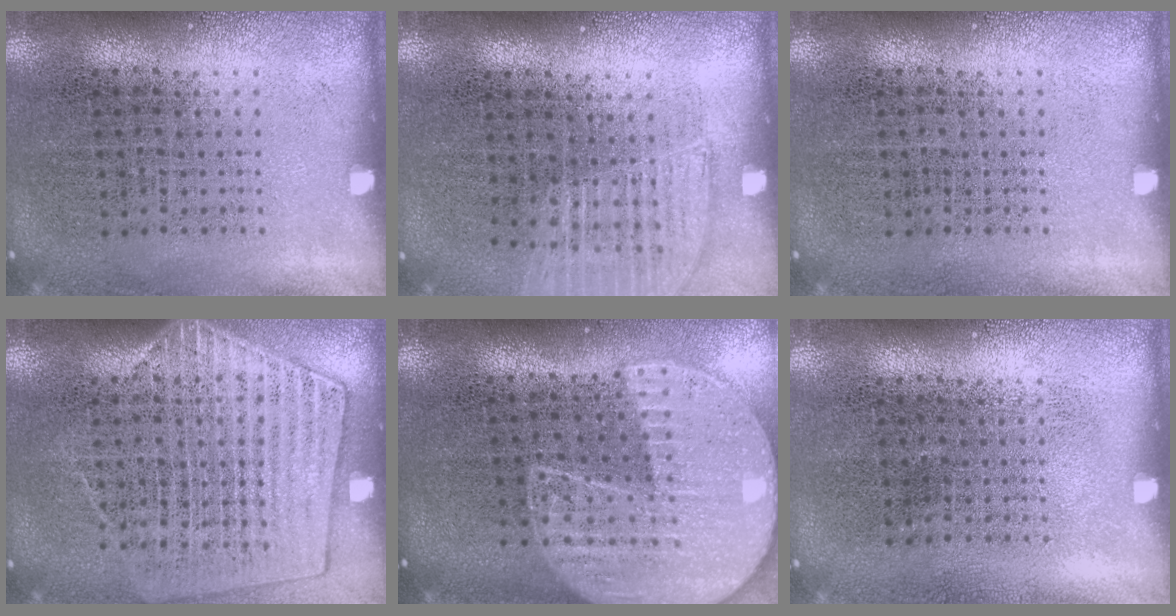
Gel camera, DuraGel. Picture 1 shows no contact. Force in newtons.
{"total": 1.1, "press": 1.1, "slide": 0.3}
{"total": 0.0}
{"total": 1.4, "press": 1.3, "slide": 0.5}
{"total": 2.2, "press": 1.9, "slide": 1.0}
{"total": 0.0}